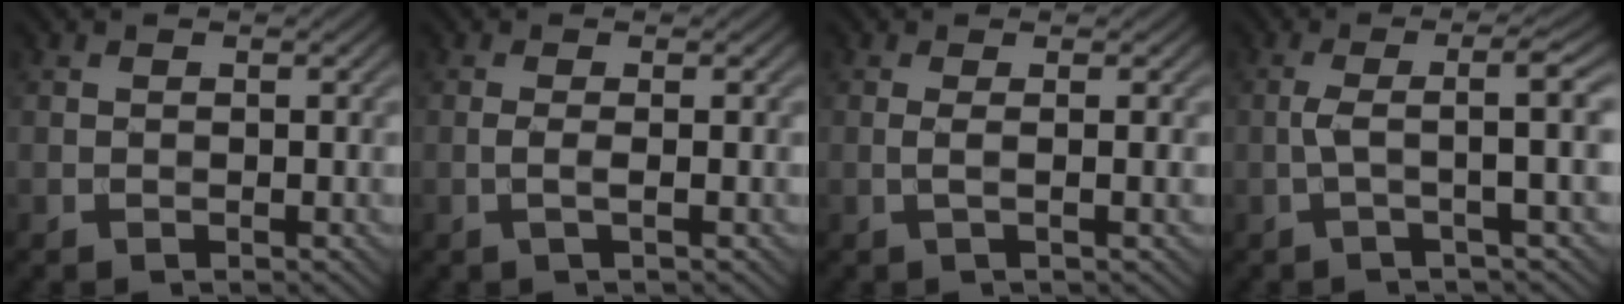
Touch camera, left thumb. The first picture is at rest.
{"total": 1.6, "force": [-0.2, 0.2, 1.6], "torque": [-0.031, 0.003, -0.011]}
{"total": 2.3, "force": [0.1, 0.4, 2.3], "torque": [-0.038, 0.005, -0.005]}
{"total": 4.7, "force": [-0.3, 0.5, 4.7], "torque": [-0.079, 0.012, -0.018]}